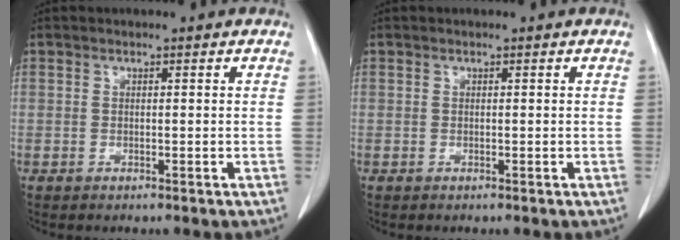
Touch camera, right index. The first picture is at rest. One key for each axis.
{"total": 0.0}